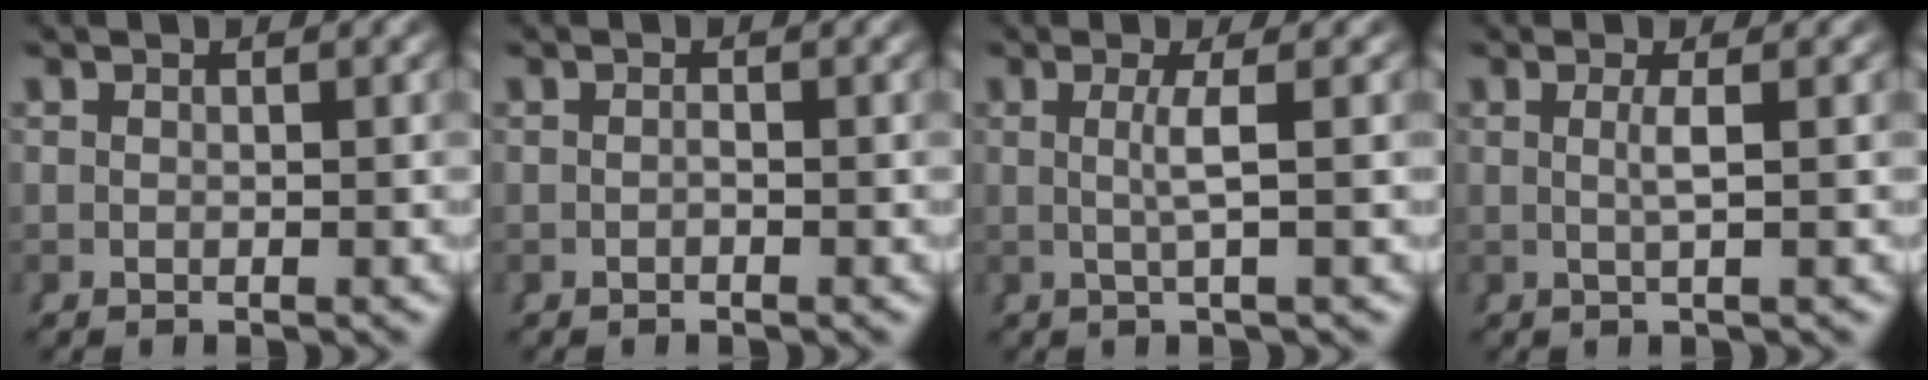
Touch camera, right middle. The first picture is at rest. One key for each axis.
{"total": 0.5, "fx": -0.3, "fy": 0.3, "fz": 0.2, "tx": -0.009, "ty": -0.003, "tz": -0.006}
{"total": 2.1, "fx": 0.0, "fy": -0.6, "fz": 2.0, "tx": -0.038, "ty": -0.006, "tz": 0.004}
{"total": 1.4, "fx": -0.1, "fy": -0.4, "fz": 1.3, "tx": -0.025, "ty": -0.006, "tz": 0.002}